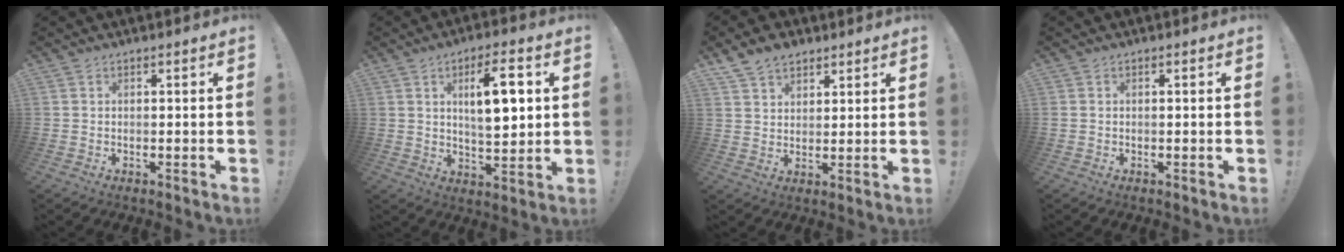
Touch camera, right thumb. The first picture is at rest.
{"total": 12.4, "force": [3.2, 4.3, 11.1], "torque": [-0.159, -0.003, 0.048]}
{"total": 7.1, "force": [5.2, 4.3, 2.1], "torque": [-0.043, -0.022, 0.102]}
{"total": 0.0}